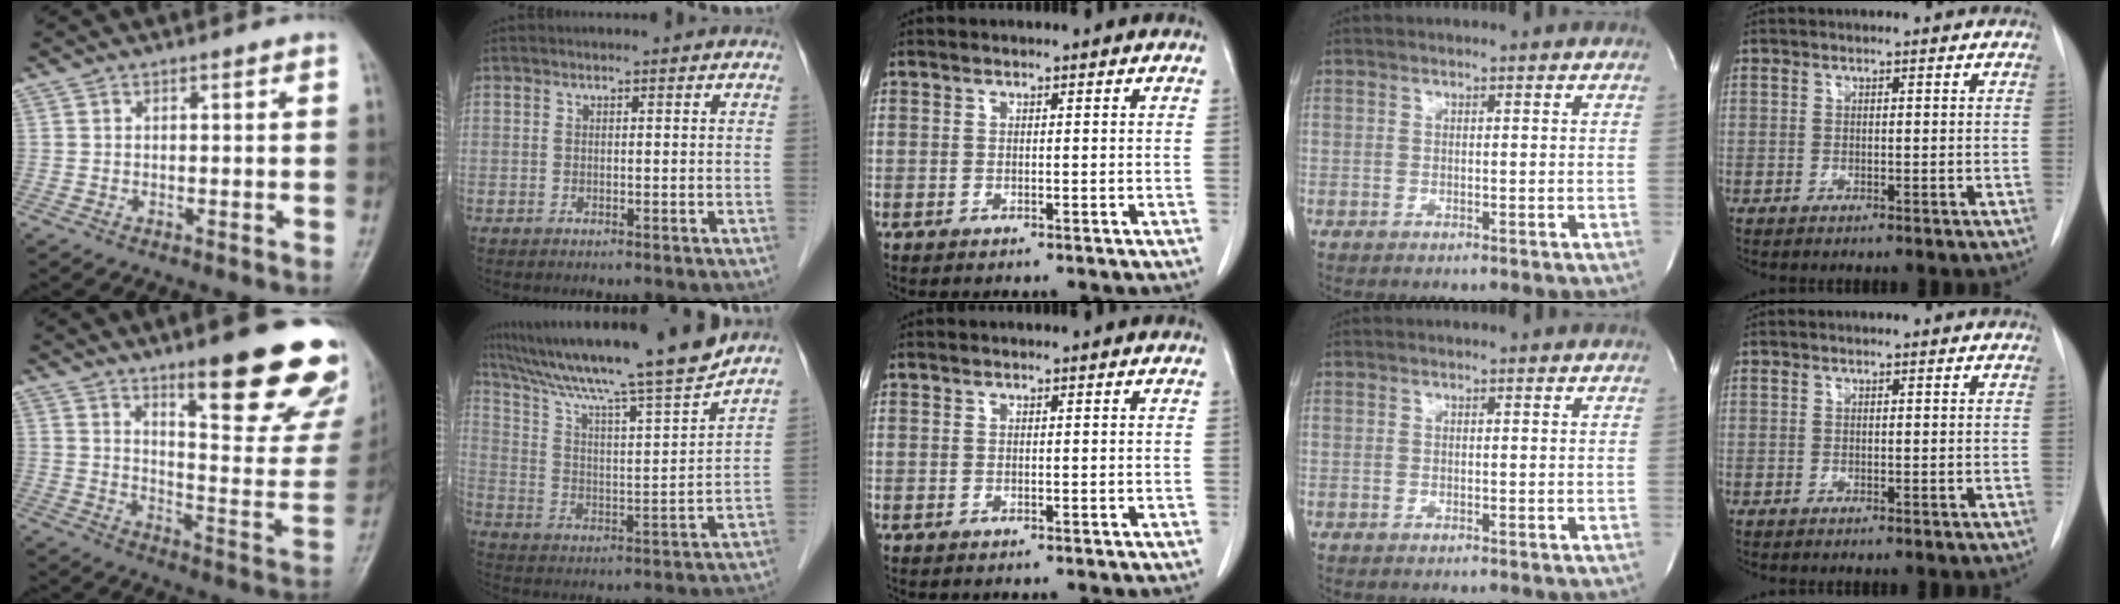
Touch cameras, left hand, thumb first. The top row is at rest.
{"thumb": {"total": 23.6, "force": [14.7, 6.0, 17.4], "torque": [-0.187, -0.092, 0.211]}, "index": {"total": 19.4, "force": [16.7, -1.4, 9.7], "torque": [-0.167, -0.013, 0.265]}}